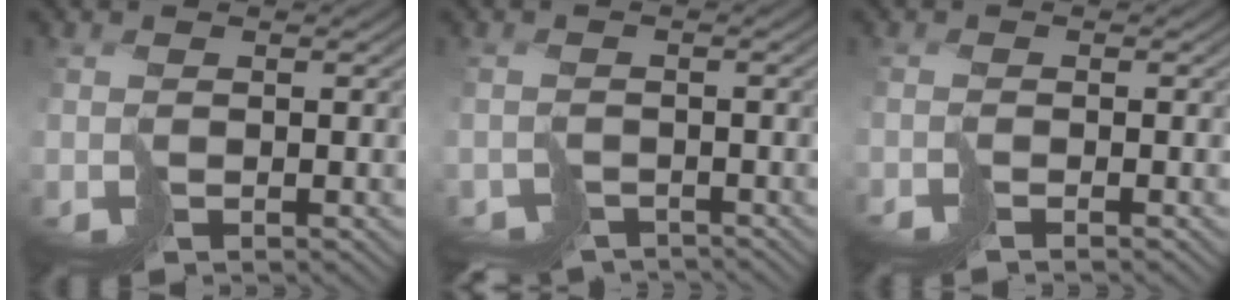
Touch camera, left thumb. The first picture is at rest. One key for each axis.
{"total": 3.6, "fx": -3.3, "fy": 1.4, "fz": 0.4, "tx": 0.007, "ty": -0.015, "tz": -0.060}
{"total": 1.5, "fx": -1.4, "fy": -0.7, "fz": -0.1, "tx": 0.008, "ty": 0.003, "tz": -0.031}